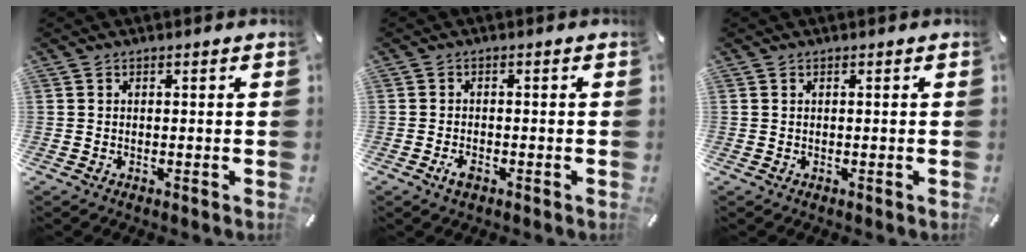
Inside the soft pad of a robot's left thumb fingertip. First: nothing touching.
{"total": 2.4, "force": [-1.2, 1.3, 1.7], "torque": [-0.038, 0.002, -0.023]}
{"total": 0.0}